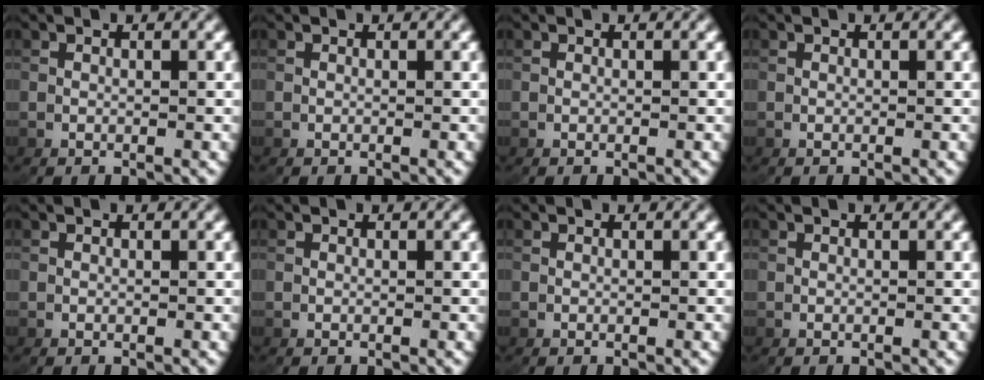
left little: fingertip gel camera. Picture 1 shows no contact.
{"total": 0.0}
{"total": 0.0}
{"total": 0.0}
{"total": 0.0}
{"total": 0.0}
{"total": 0.0}
{"total": 0.0}